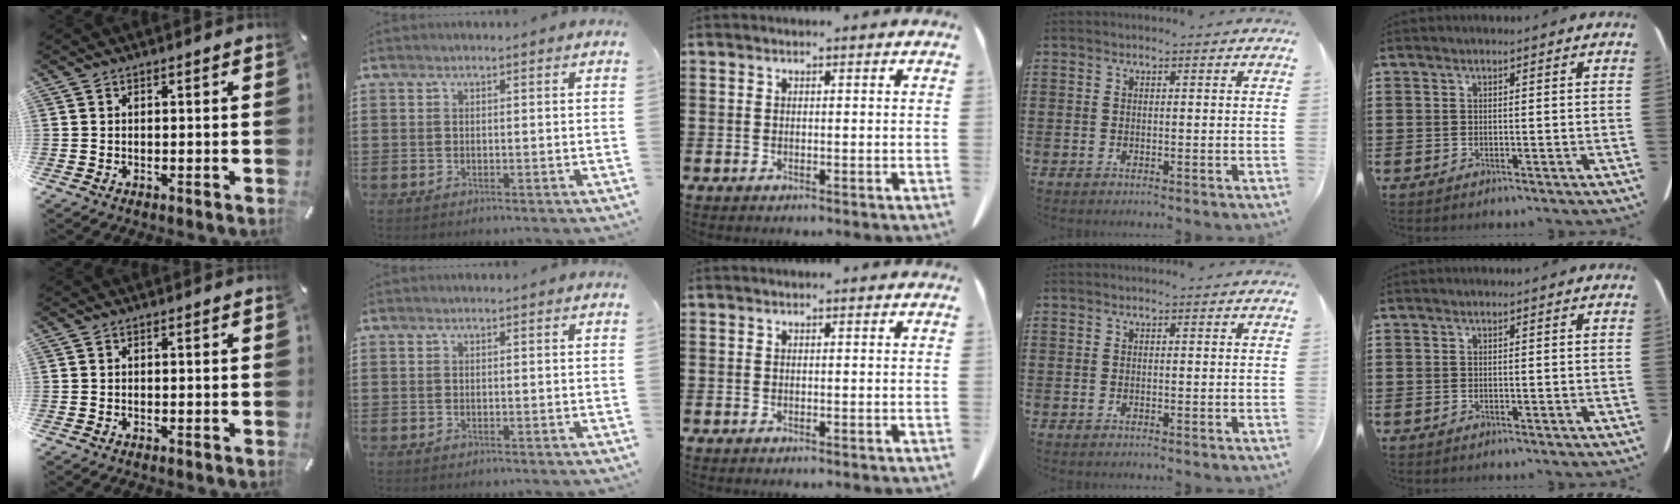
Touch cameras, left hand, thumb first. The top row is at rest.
{}